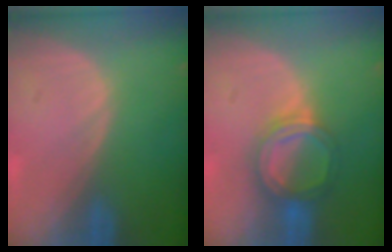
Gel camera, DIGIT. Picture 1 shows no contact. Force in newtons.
{"total": 6.2, "press": 5.7, "slide": 2.6}